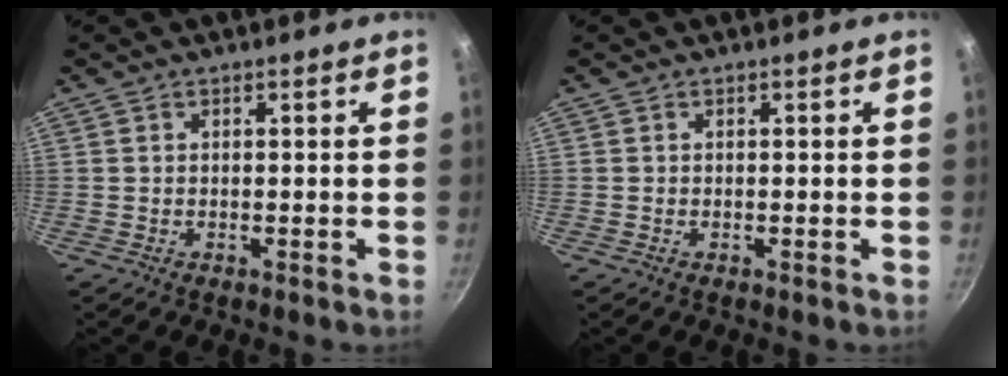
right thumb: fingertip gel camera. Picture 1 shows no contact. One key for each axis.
{"total": 0.0}